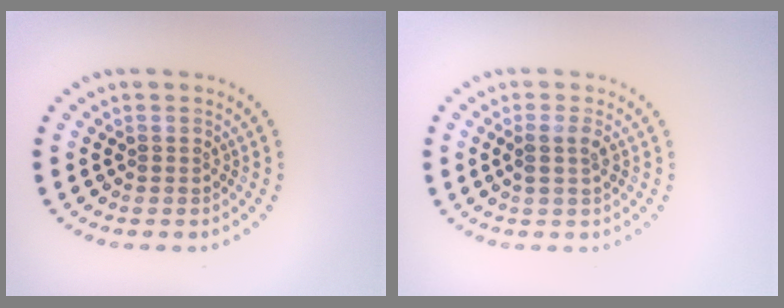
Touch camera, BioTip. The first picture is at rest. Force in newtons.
{"total": 1.4, "press": 1.2, "slide": 0.7}